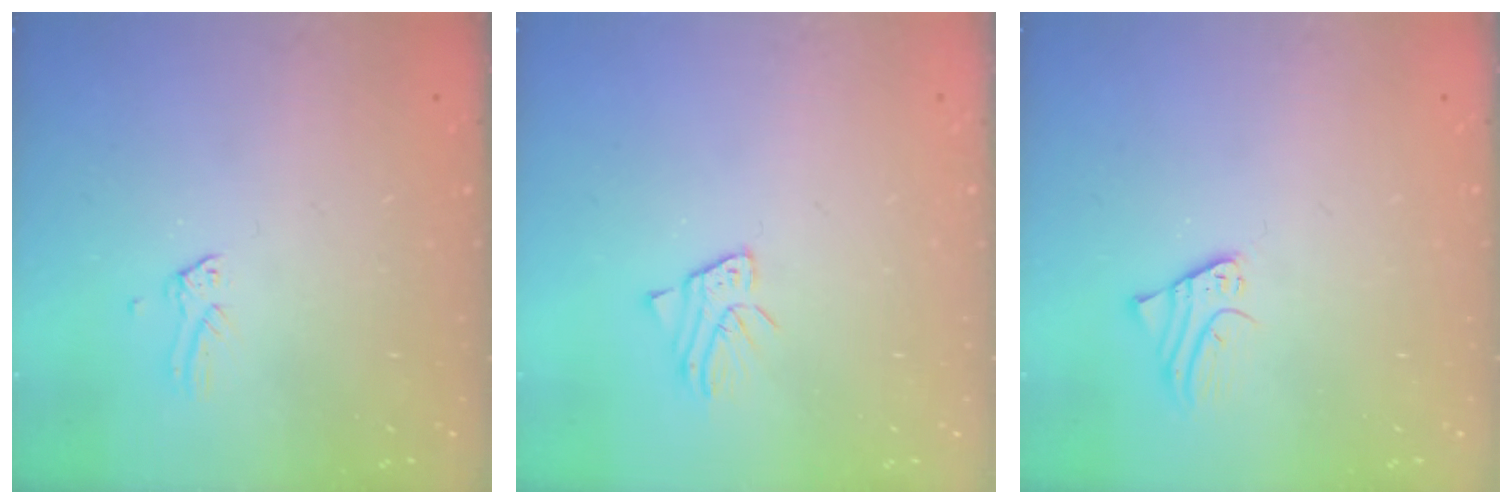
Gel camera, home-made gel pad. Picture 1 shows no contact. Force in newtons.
{"total": 2.5, "press": 2.5, "slide": 0.2}
{"total": 1.8, "press": 1.8, "slide": 0.1}